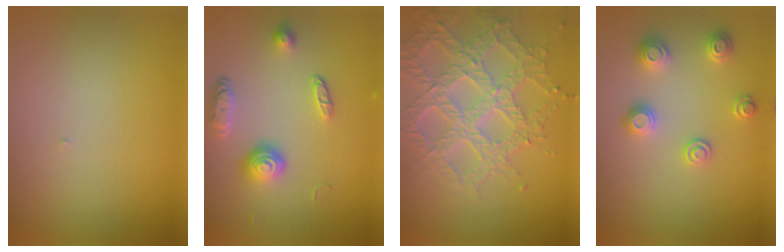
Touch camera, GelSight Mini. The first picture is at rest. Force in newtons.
{"total": 3.8, "press": 2.9, "slide": 2.4}
{"total": 7.4, "press": 5.4, "slide": 5.0}
{"total": 2.6, "press": 2.6, "slide": 0.1}